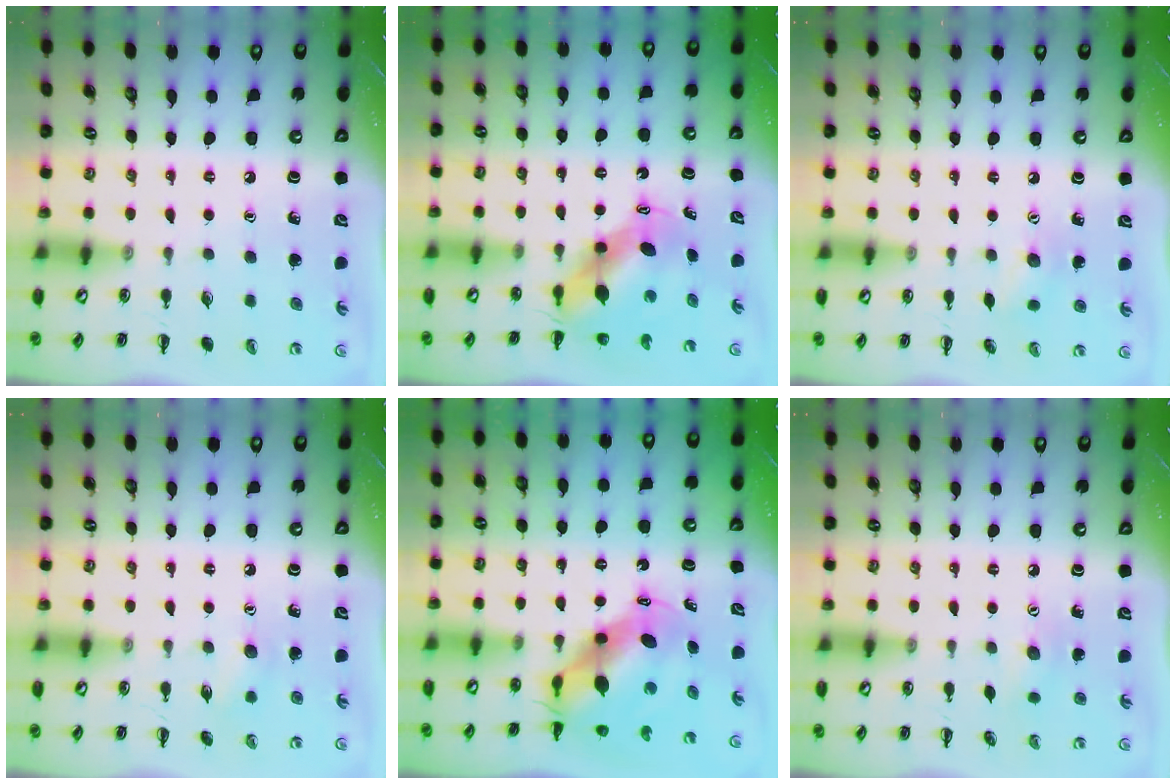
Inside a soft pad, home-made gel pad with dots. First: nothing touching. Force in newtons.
{"total": 6.5, "press": 6.4, "slide": 1.3}
{"total": 6.9, "press": 6.8, "slide": 1.4}
{"total": 6.4, "press": 6.2, "slide": 1.6}
{"total": 7.1, "press": 7.0, "slide": 1.5}
{"total": 5.0, "press": 4.9, "slide": 1.1}